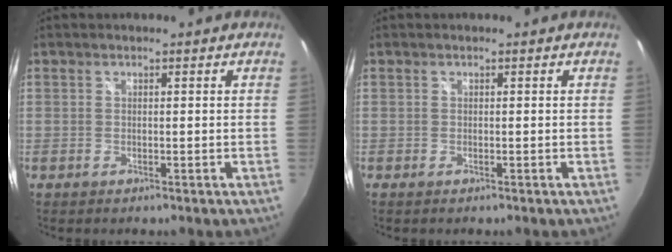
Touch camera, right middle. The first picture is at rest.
{"total": 0.0}